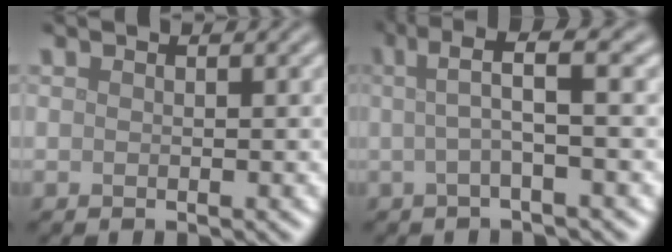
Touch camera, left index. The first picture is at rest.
{"total": 3.7, "force": [0.8, 0.5, 3.6], "torque": [-0.062, 0.013, 0.010]}